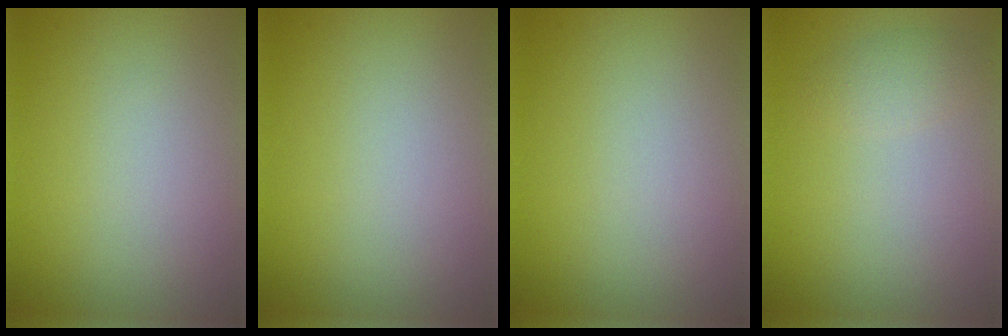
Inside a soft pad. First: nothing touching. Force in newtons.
{"total": 0.0}
{"total": 0.0}
{"total": 1.4, "press": 1.4, "slide": 0.1}